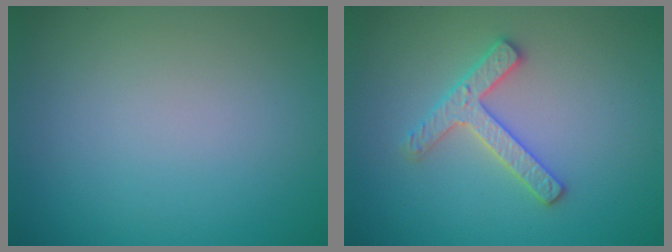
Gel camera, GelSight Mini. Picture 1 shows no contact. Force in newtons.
{"total": 2.7, "press": 2.6, "slide": 0.5}